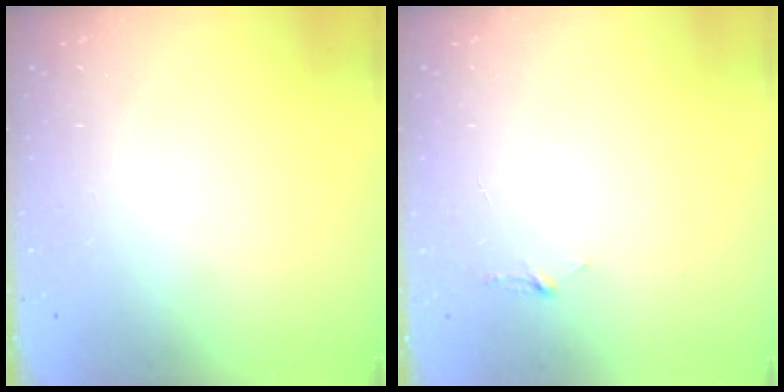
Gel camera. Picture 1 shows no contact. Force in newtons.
{"total": 2.9, "press": 2.9, "slide": 0.3}